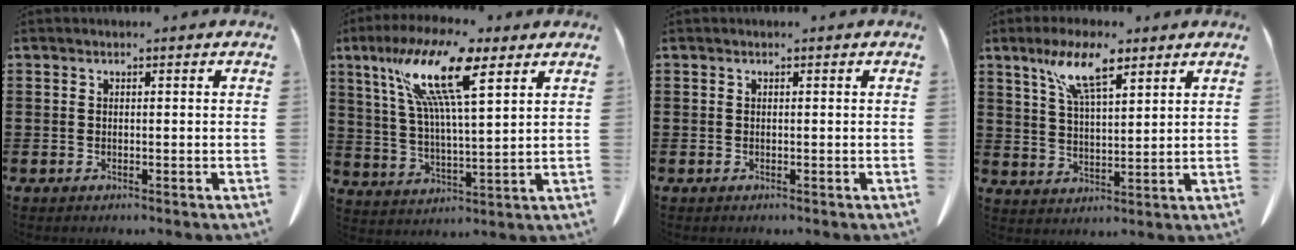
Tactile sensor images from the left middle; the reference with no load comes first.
{"total": 13.6, "force": [8.5, 2.7, 10.2], "torque": [-0.226, -0.025, 0.143]}
{"total": 0.0}
{"total": 9.2, "force": [6.0, 2.4, 6.5], "torque": [-0.134, -0.006, 0.105]}